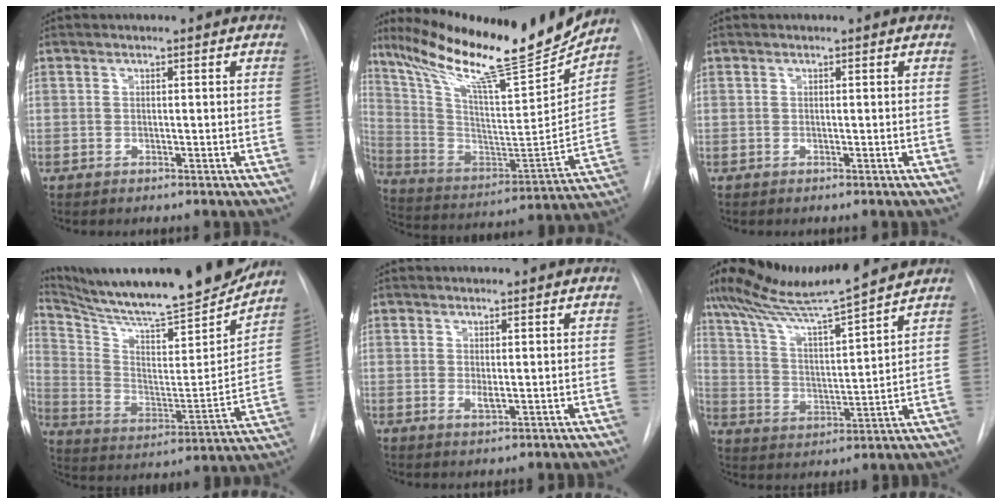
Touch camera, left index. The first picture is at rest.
{"total": 24.2, "force": [20.9, 1.0, 12.1], "torque": [-0.219, -0.054, 0.335]}
{"total": 0.0}
{"total": 24.9, "force": [22.6, 1.6, 10.3], "torque": [-0.182, -0.064, 0.340]}
{"total": 1.2, "force": [0.4, 0.2, 1.1], "torque": [-0.024, -0.003, 0.010]}
{"total": 16.6, "force": [14.7, -0.3, 7.8], "torque": [-0.137, 0.009, 0.242]}